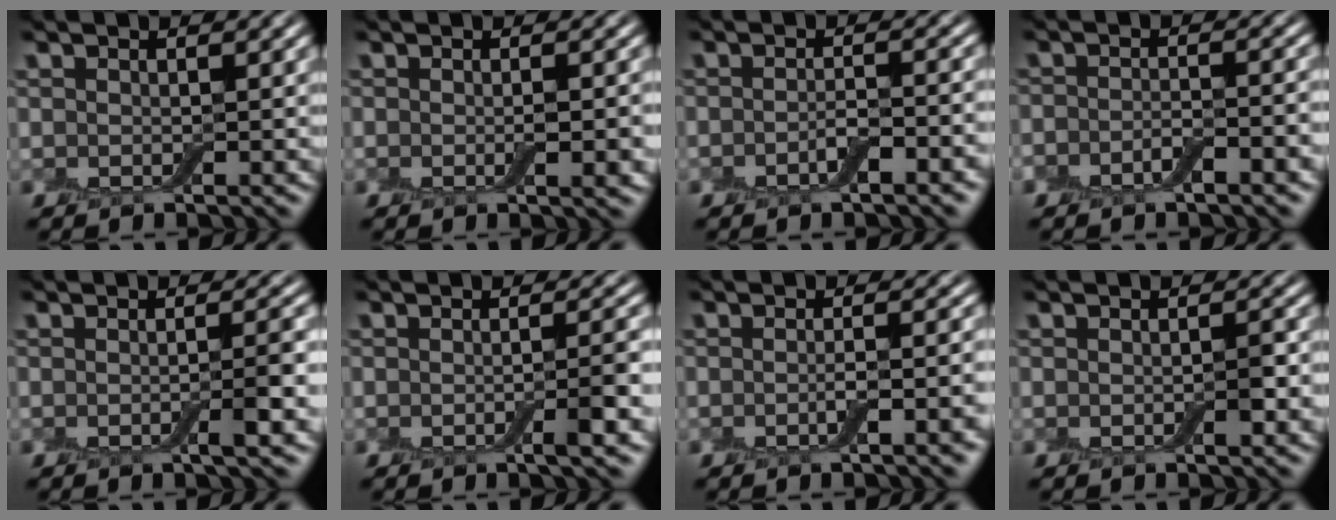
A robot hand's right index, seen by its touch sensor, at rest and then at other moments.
{"total": 2.2, "force": [-0.4, 0.5, 2.1], "torque": [-0.032, -0.004, -0.006]}
{"total": 2.5, "force": [-1.1, 0.7, 2.2], "torque": [-0.039, 0.001, -0.023]}
{"total": 3.2, "force": [-1.7, 1.2, 2.4], "torque": [-0.044, -0.001, -0.034]}
{"total": 2.9, "force": [-0.8, 0.5, 2.7], "torque": [-0.040, 0.002, -0.017]}
{"total": 3.0, "force": [-0.9, 0.5, 2.8], "torque": [-0.039, 0.004, -0.019]}
{"total": 3.7, "force": [-1.2, 1.1, 3.3], "torque": [-0.043, 0.003, -0.022]}
{"total": 1.4, "force": [-0.5, 0.3, 1.3], "torque": [-0.021, -0.001, -0.009]}